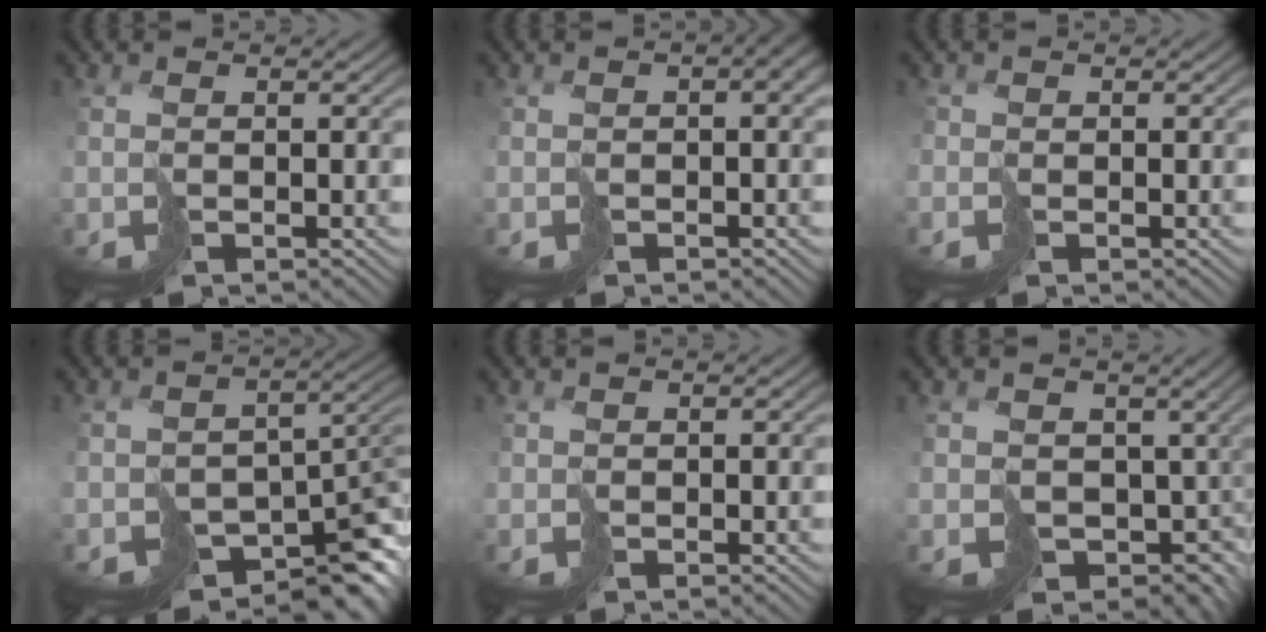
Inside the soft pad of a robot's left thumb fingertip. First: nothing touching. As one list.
[{"total": 2.8, "force": [-0.3, 1.2, 2.5], "torque": [-0.035, -0.001, 0.003]}, {"total": 1.1, "force": [-0.6, 0.9, 0.1], "torque": [-0.005, -0.004, -0.015]}, {"total": 10.2, "force": [-6.7, 5.0, 5.9], "torque": [-0.076, -0.026, -0.086]}, {"total": 0.7, "force": [-0.1, 0.7, -0.2], "torque": [0.005, -0.003, -0.002]}, {"total": 8.4, "force": [-0.4, 7.0, 4.7], "torque": [-0.085, -0.040, -0.002]}]